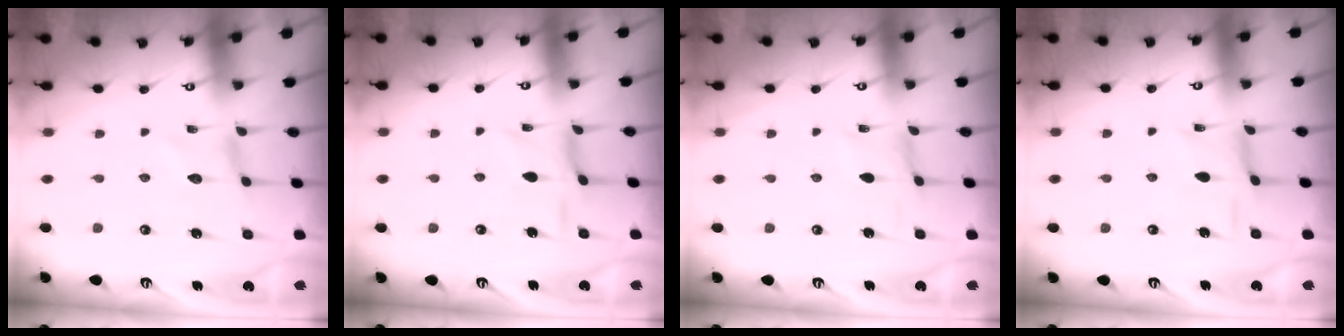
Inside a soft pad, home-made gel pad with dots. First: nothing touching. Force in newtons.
{"total": 4.3, "press": 4.2, "slide": 0.9}
{"total": 0.0}
{"total": 2.9, "press": 2.9, "slide": 0.3}